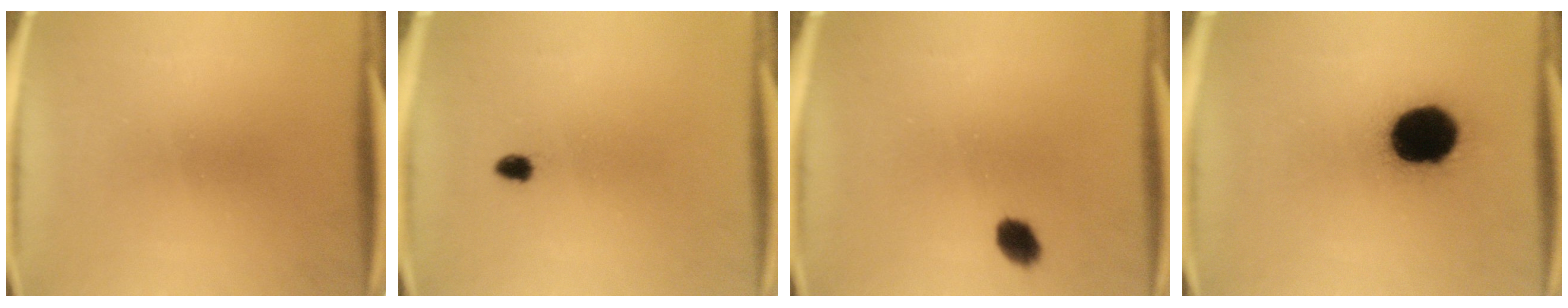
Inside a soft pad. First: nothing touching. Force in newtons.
{"total": 1.4}
{"total": 3.7}
{"total": 18.8}